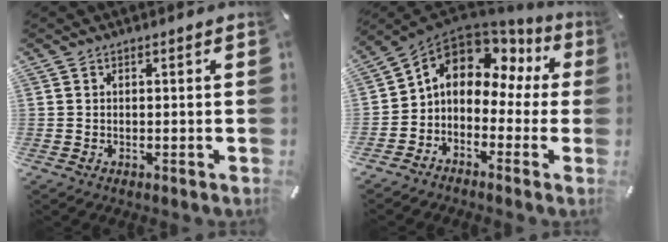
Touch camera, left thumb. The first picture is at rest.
{"total": 9.2, "force": [3.3, 6.9, 5.1], "torque": [-0.103, -0.015, 0.062]}